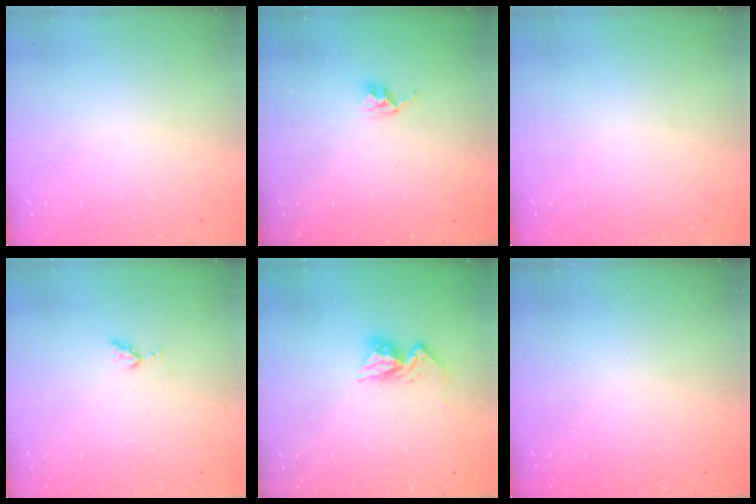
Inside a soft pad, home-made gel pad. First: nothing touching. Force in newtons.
{"total": 2.6, "press": 2.6, "slide": 0.4}
{"total": 0.0}
{"total": 3.6, "press": 3.5, "slide": 0.9}
{"total": 9.6, "press": 9.6, "slide": 0.8}
{"total": 0.0}